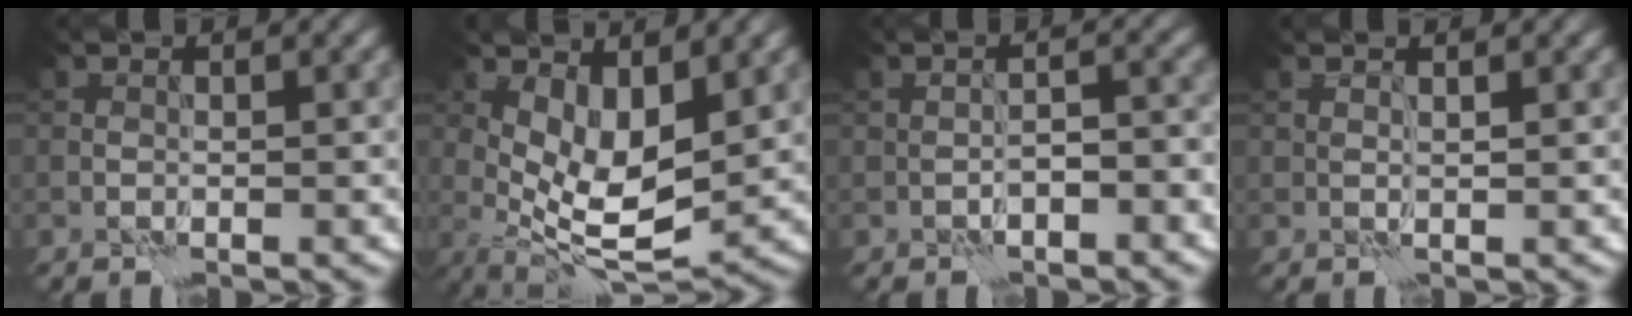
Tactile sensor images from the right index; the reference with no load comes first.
{"total": 6.9, "force": [1.1, 3.0, 6.1], "torque": [-0.111, -0.011, 0.024]}
{"total": 2.5, "force": [-0.9, 1.1, 2.0], "torque": [-0.034, 0.006, -0.015]}
{"total": 1.2, "force": [0.9, 0.3, 0.7], "torque": [-0.010, -0.006, 0.007]}